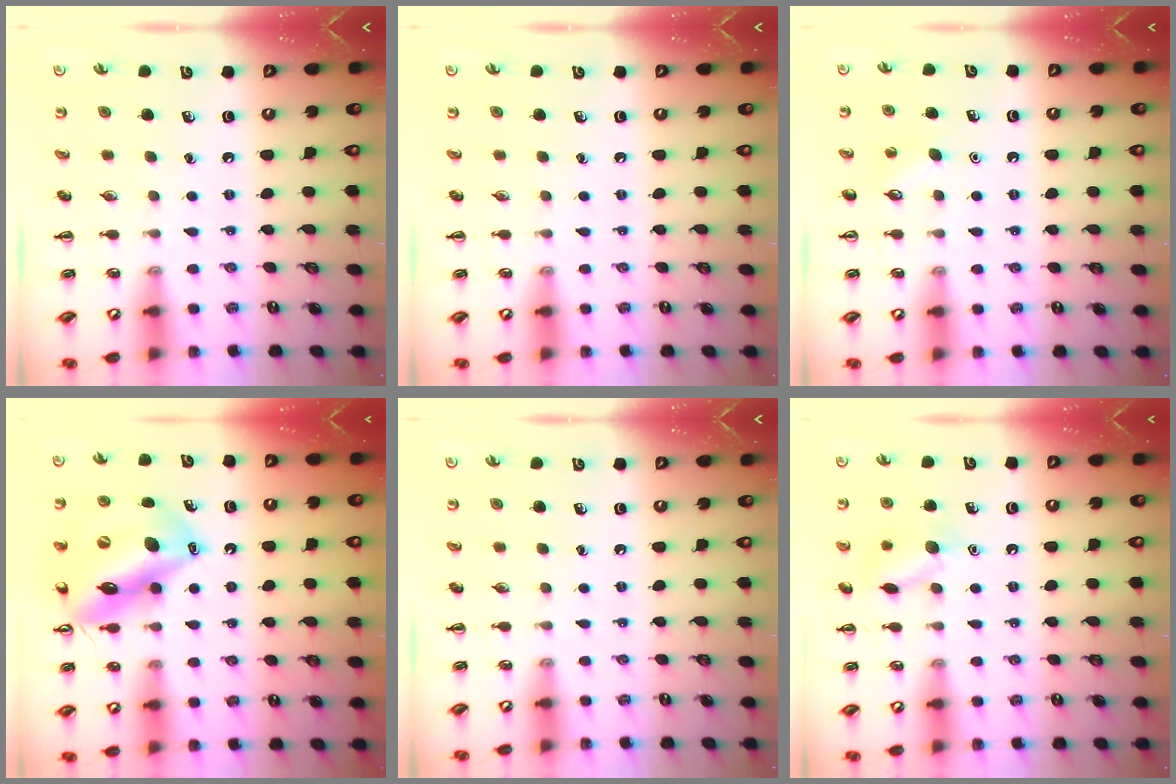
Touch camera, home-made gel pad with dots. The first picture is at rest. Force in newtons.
{"total": 0.0}
{"total": 2.8, "press": 2.7, "slide": 0.7}
{"total": 17.3, "press": 17.1, "slide": 3.1}
{"total": 0.0}
{"total": 8.9, "press": 8.9, "slide": 0.7}